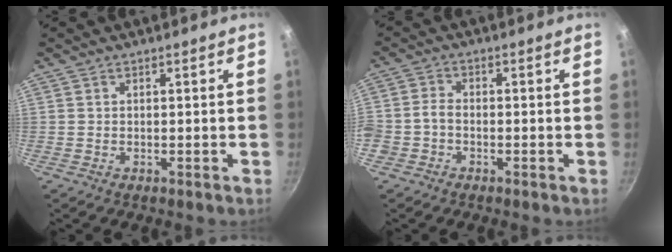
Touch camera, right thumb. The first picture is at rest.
{"total": 3.3, "force": [-1.3, 2.4, 1.8], "torque": [-0.039, 0.019, -0.034]}